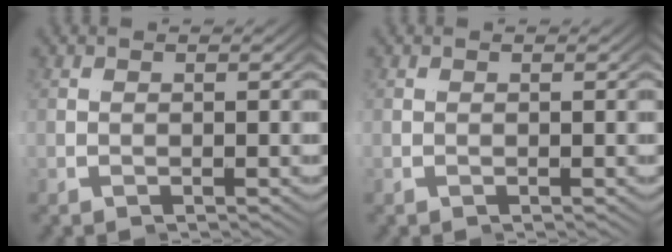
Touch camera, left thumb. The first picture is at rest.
{"total": 0.0}